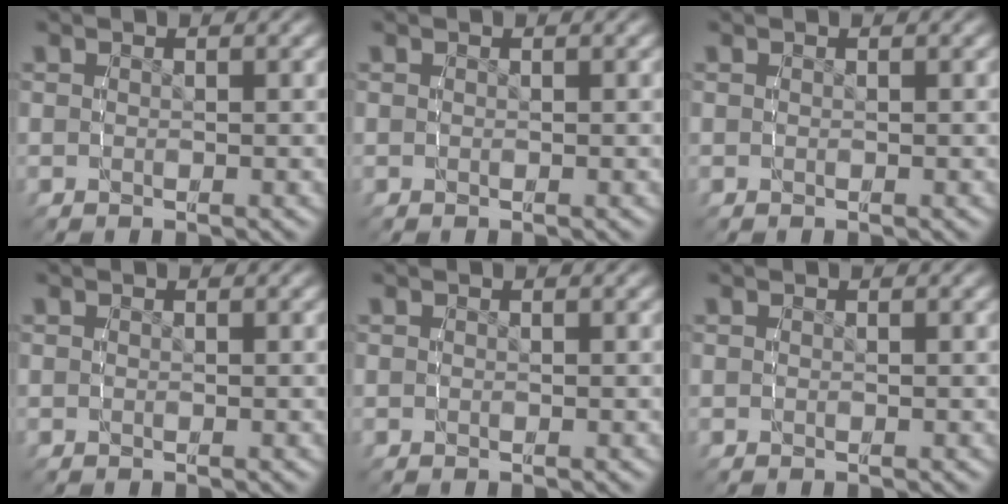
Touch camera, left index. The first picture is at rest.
{"total": 0.0}
{"total": 0.0}
{"total": 0.0}
{"total": 0.0}
{"total": 0.0}